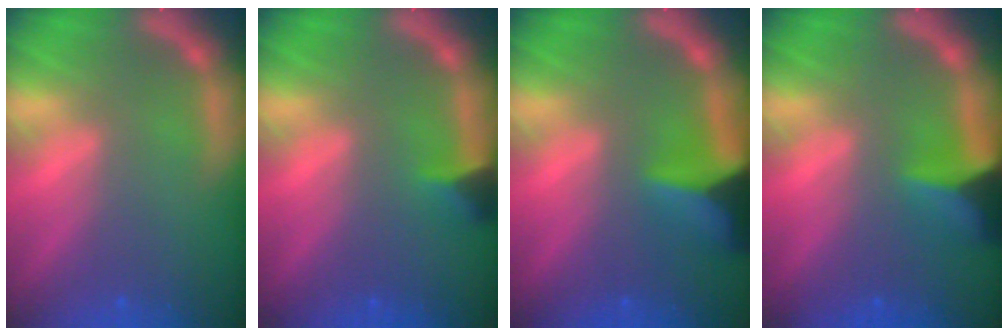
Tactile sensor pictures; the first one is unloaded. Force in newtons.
{"total": 1.9}
{"total": 6.5}
{"total": 5.0}